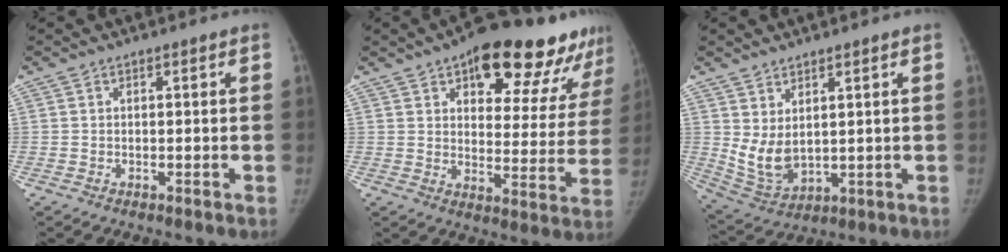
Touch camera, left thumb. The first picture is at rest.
{"total": 22.3, "force": [15.2, 9.3, 13.4], "torque": [-0.123, -0.054, 0.198]}
{"total": 7.6, "force": [2.2, 4.7, 5.6], "torque": [-0.094, -0.024, 0.063]}